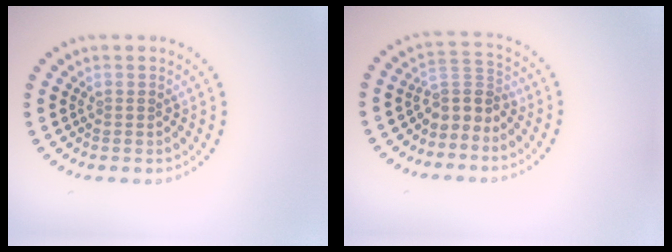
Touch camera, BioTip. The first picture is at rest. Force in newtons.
{"total": 3.0, "press": 2.1, "slide": 2.0}